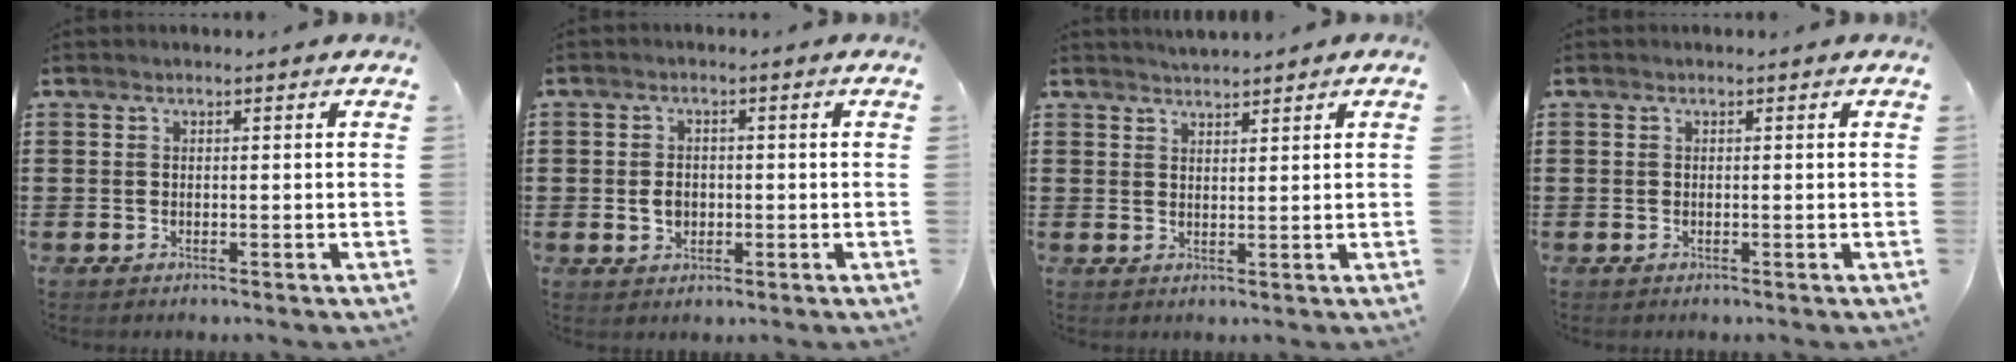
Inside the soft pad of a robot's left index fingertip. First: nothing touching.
{"total": 2.6, "force": [-0.2, 2.0, 1.7], "torque": [-0.030, 0.000, -0.006]}
{"total": 1.8, "force": [1.8, 0.0, -0.3], "torque": [0.000, 0.001, 0.035]}
{"total": 0.0}